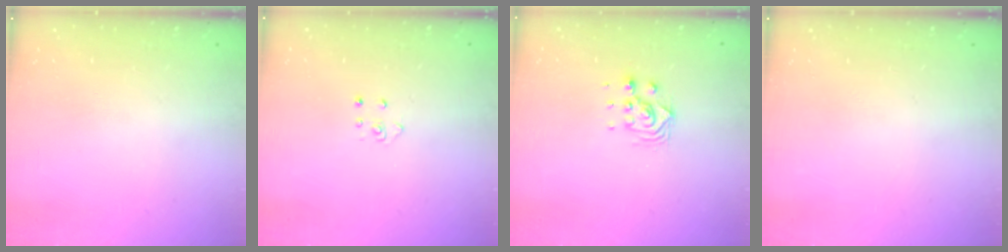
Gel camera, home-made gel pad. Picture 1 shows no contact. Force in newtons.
{"total": 3.2, "press": 3.2, "slide": 0.3}
{"total": 6.9, "press": 6.9, "slide": 0.4}
{"total": 0.0}